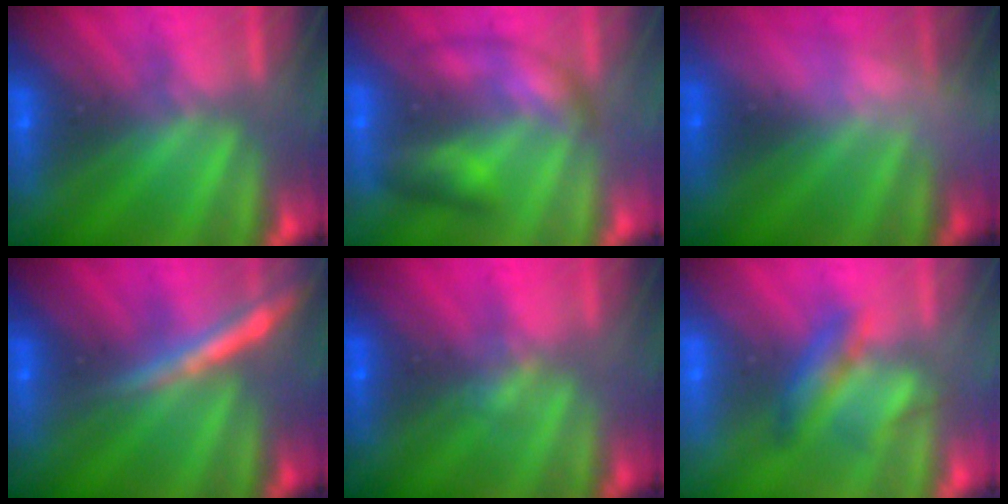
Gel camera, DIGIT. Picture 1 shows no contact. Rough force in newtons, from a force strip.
{"total": 2.6}
{"total": 2.6}
{"total": 3.2}
{"total": 1.2}
{"total": 2.3}